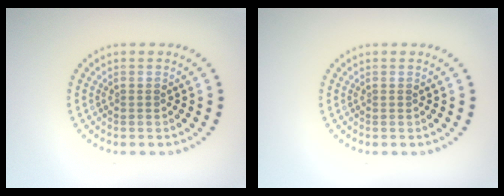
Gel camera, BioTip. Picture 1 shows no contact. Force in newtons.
{"total": 0.0}